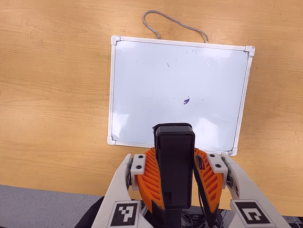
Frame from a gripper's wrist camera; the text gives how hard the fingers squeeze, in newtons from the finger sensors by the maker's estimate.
{"total": 8.7, "left": 7.5, "right": 9.9}